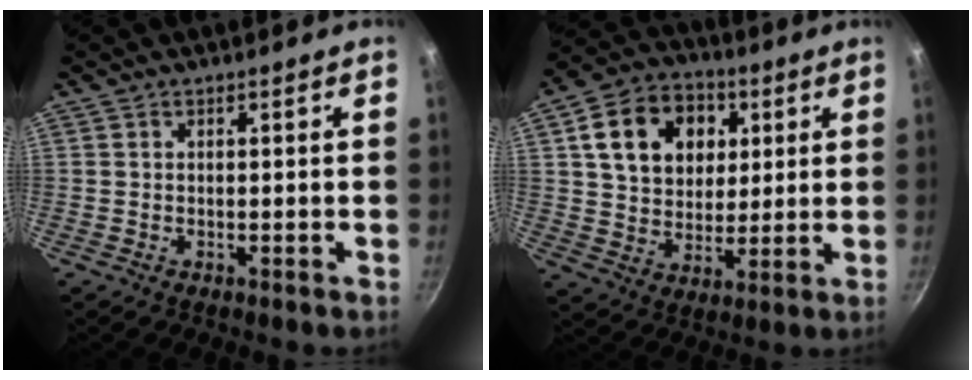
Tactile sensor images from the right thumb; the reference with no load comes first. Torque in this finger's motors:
{"motor_torque": [-0.66, 1.44, 0.01, 0.20, 0.29]}